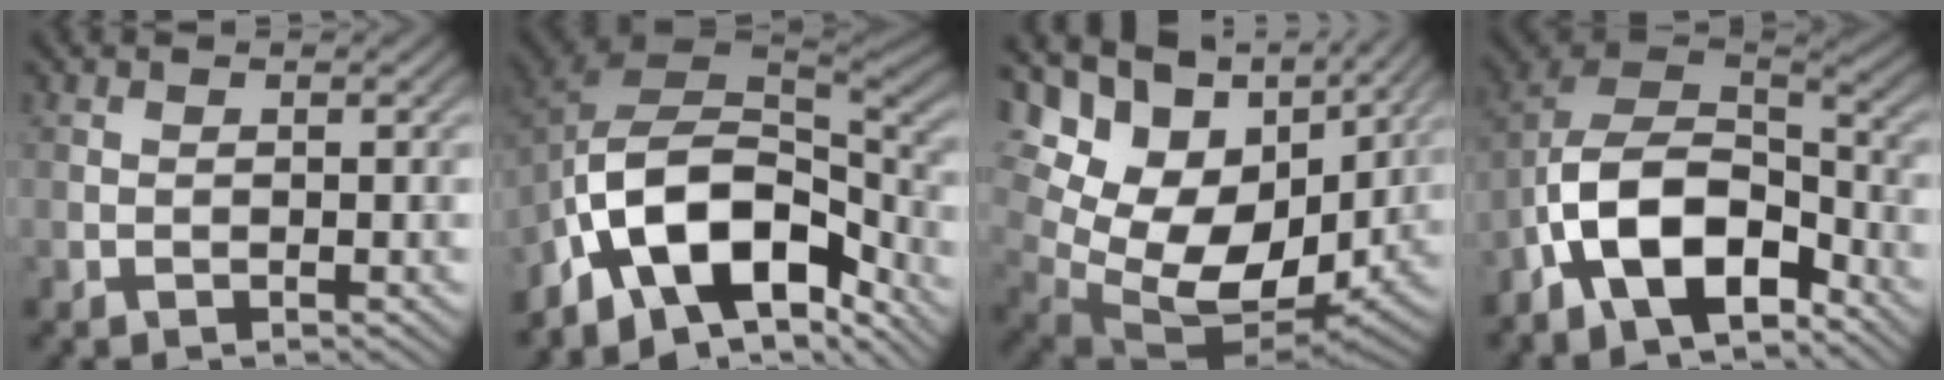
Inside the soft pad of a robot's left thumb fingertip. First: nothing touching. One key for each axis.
{"total": 16.1, "fx": -7.9, "fy": 8.6, "fz": 11.0, "tx": -0.239, "ty": -0.021, "tz": -0.141}
{"total": 20.2, "fx": 3.2, "fy": 13.7, "fz": 14.4, "tx": -0.273, "ty": -0.023, "tz": 0.102}
{"total": 13.9, "fx": -7.4, "fy": 7.2, "fz": 9.3, "tx": -0.188, "ty": -0.014, "tz": -0.155}